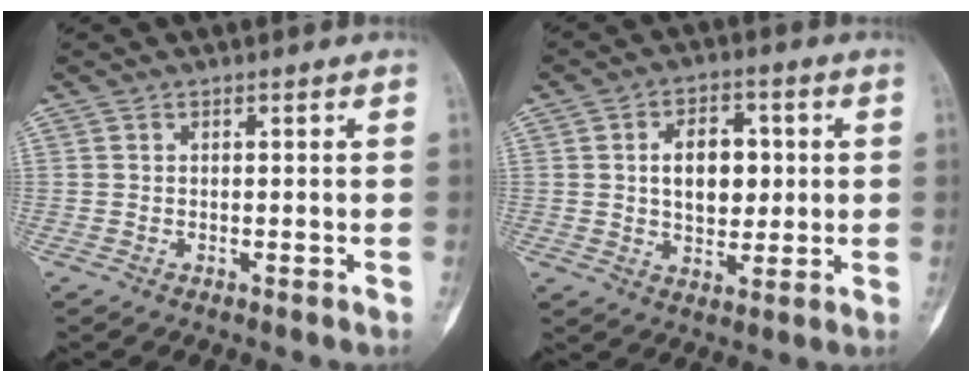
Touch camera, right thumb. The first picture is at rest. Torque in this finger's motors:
{"motor_torque": [0.39, 2.05, 0.37, -0.31, 0.02]}